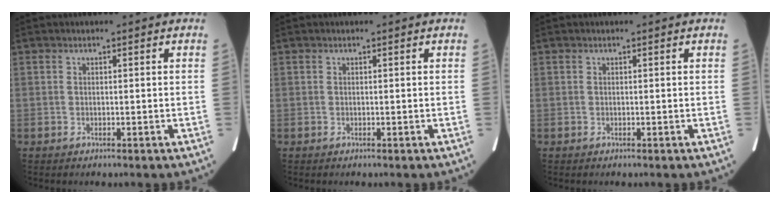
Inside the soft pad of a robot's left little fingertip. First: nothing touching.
{"total": 0.0}
{"total": 0.0}